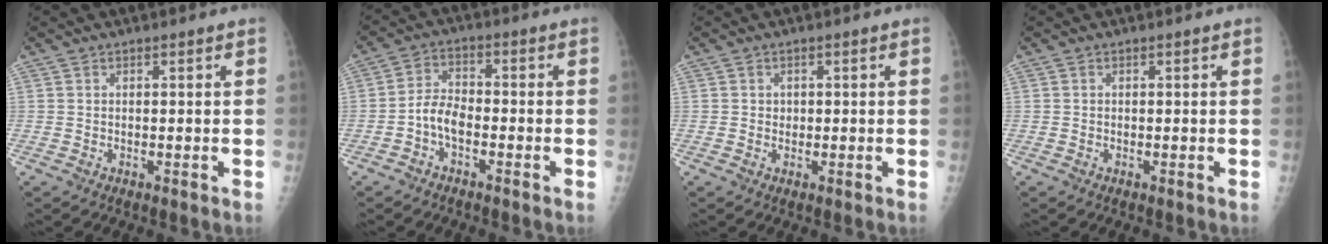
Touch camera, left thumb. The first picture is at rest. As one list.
[{"total": 5.1, "force": [-2.3, 2.8, 3.5], "torque": [-0.058, 0.025, -0.052]}, {"total": 1.0, "force": [0.0, 1.0, 0.3], "torque": [0.006, 0.002, -0.001]}, {"total": 0.0}]